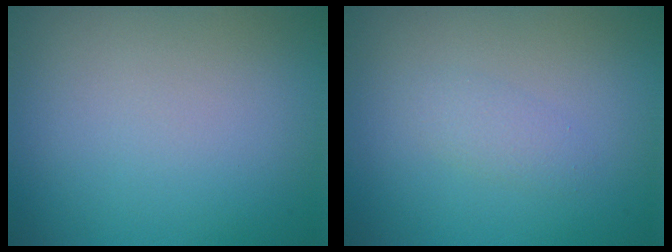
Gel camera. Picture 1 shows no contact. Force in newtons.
{"total": 1.3, "press": 1.3, "slide": 0.1}